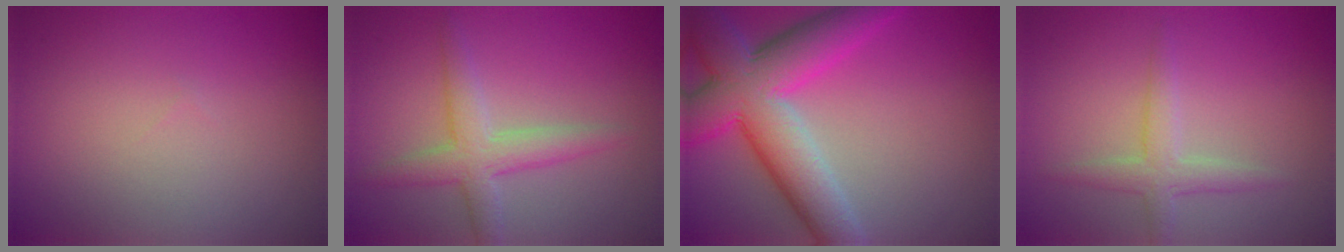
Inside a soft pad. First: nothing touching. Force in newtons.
{"total": 3.6, "press": 3.6, "slide": 0.3}
{"total": 10.2, "press": 10.1, "slide": 0.2}
{"total": 2.5, "press": 2.4, "slide": 0.3}